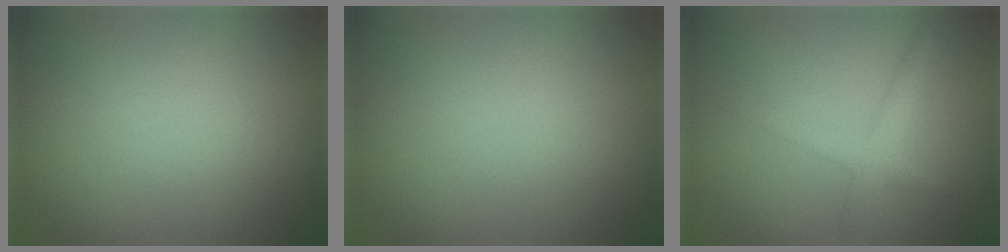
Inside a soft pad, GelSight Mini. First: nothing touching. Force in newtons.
{"total": 0.0}
{"total": 2.2, "press": 2.2, "slide": 0.2}